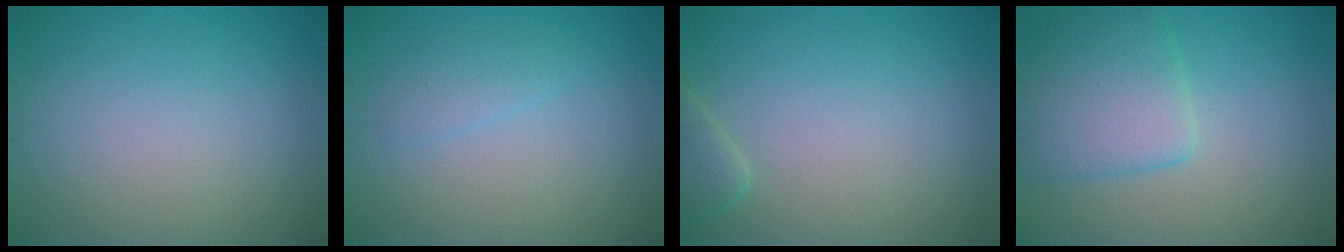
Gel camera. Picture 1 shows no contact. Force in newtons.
{"total": 1.6, "press": 1.6, "slide": 0.0}
{"total": 1.6, "press": 1.6, "slide": 0.2}
{"total": 5.0, "press": 5.0, "slide": 0.3}